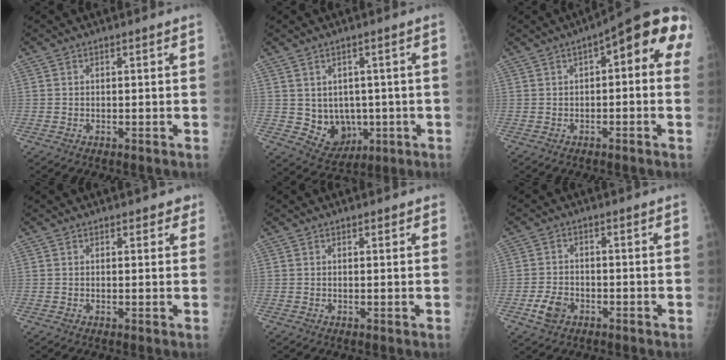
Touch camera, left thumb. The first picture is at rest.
{"total": 7.7, "force": [-0.5, 6.6, 4.0], "torque": [-0.024, -0.007, 0.015]}
{"total": 11.7, "force": [2.6, 4.6, 10.5], "torque": [-0.102, 0.032, 0.017]}
{"total": 2.0, "force": [1.4, 1.2, 0.6], "torque": [0.020, -0.004, 0.009]}
{"total": 0.9, "force": [0.7, 0.5, 0.1], "torque": [0.006, -0.004, 0.004]}
{"total": 4.4, "force": [-2.1, 3.1, 2.3], "torque": [-0.041, 0.009, -0.038]}